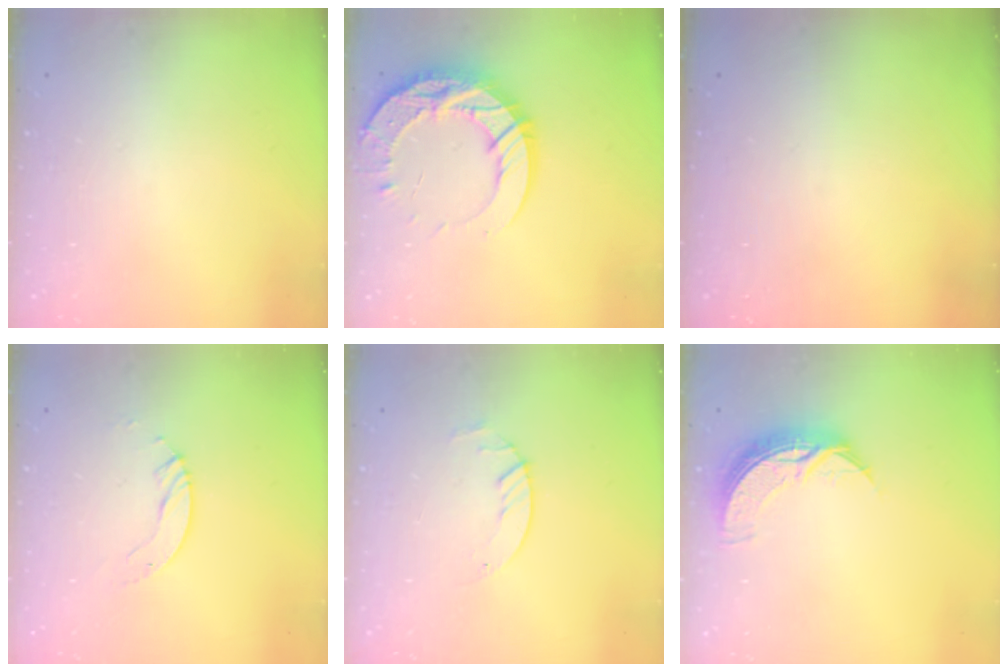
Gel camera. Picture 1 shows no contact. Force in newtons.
{"total": 18.0, "press": 17.9, "slide": 1.6}
{"total": 0.0}
{"total": 3.0, "press": 3.0, "slide": 0.2}
{"total": 1.4, "press": 1.4, "slide": 0.2}
{"total": 8.7, "press": 8.7, "slide": 0.3}